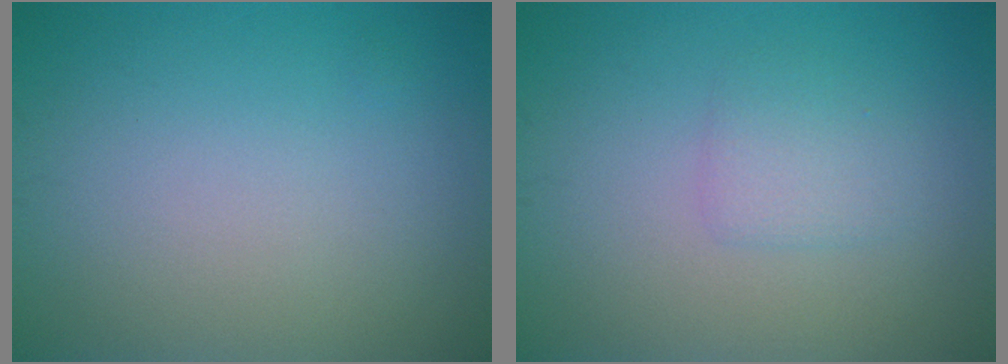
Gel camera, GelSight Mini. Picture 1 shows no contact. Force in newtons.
{"total": 1.8, "press": 1.8, "slide": 0.1}